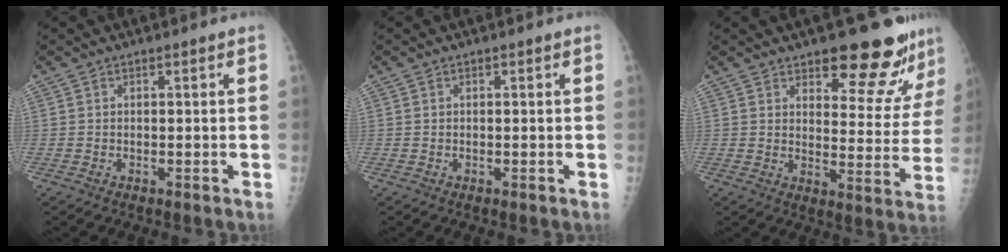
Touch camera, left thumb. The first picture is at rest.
{"total": 0.0}
{"total": 15.2, "force": [11.8, 5.1, 8.0], "torque": [-0.054, -0.088, 0.149]}